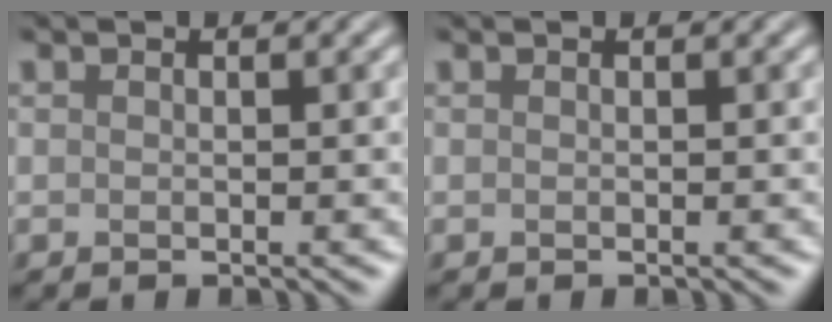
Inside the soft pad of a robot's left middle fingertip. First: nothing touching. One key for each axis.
{"total": 0.0}